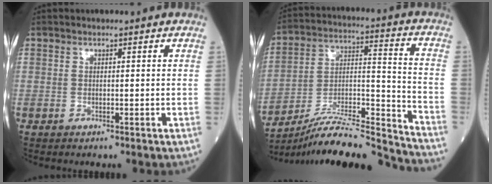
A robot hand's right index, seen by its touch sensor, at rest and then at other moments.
{"total": 19.7, "force": [-18.7, -0.7, 6.3], "torque": [-0.122, 0.003, -0.308]}